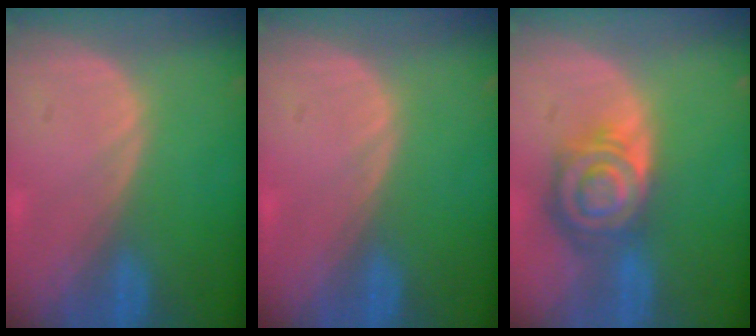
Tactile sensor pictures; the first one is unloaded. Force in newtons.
{"total": 0.0}
{"total": 8.5, "press": 7.4, "slide": 4.3}